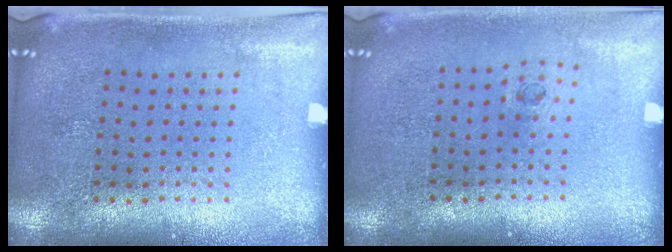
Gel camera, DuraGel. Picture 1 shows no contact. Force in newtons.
{"total": 0.5, "press": 0.2, "slide": 0.4}